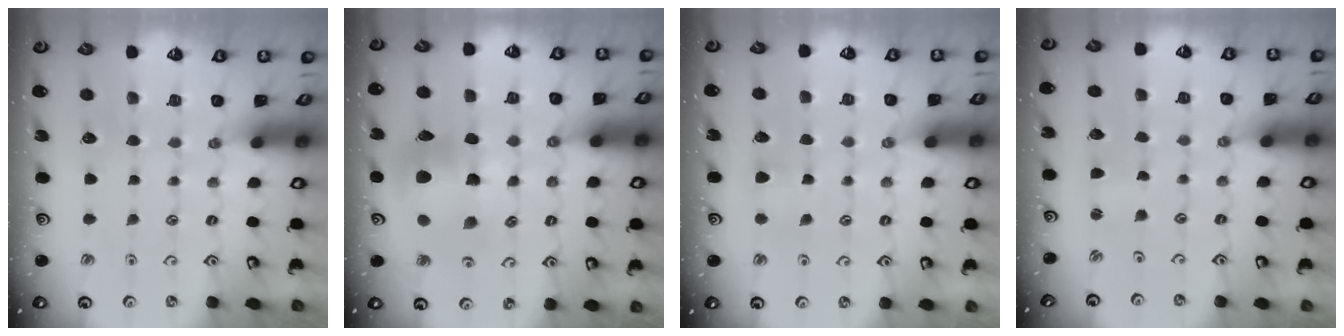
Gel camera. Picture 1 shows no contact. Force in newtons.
{"total": 11.2, "press": 11.2, "slide": 1.4}
{"total": 4.1, "press": 4.1, "slide": 0.6}
{"total": 1.1, "press": 1.1, "slide": 0.2}